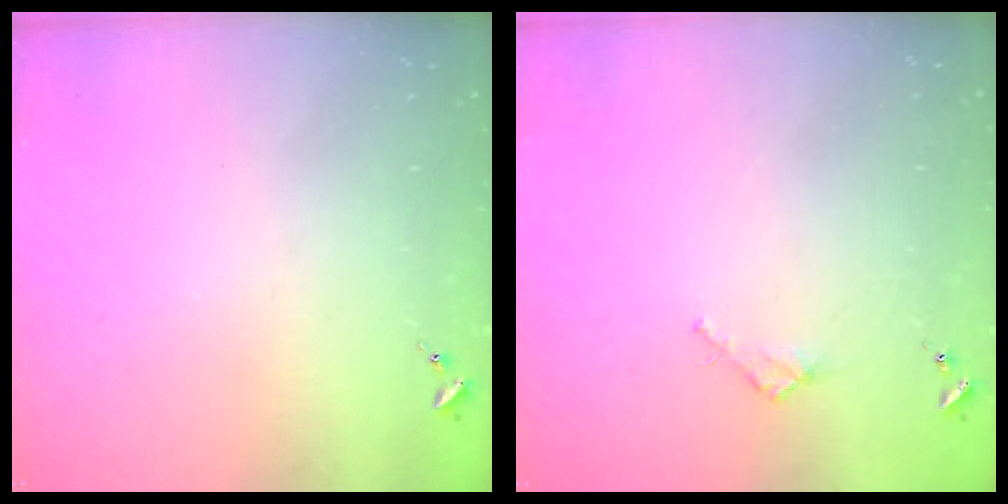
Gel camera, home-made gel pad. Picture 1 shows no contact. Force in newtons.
{"total": 2.4, "press": 2.3, "slide": 0.3}